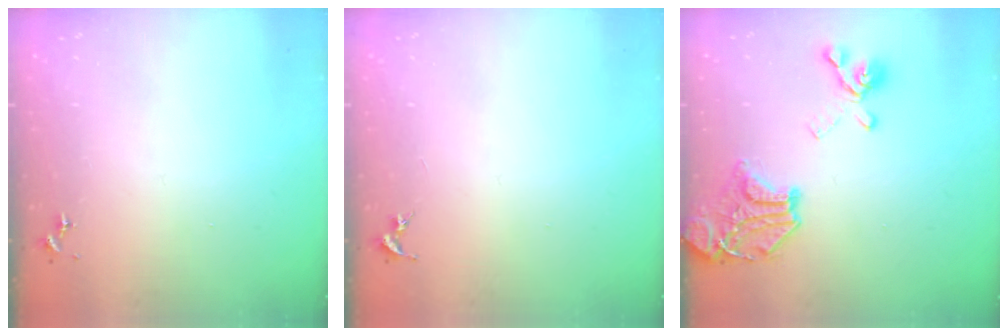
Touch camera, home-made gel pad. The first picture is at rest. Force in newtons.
{"total": 0.0}
{"total": 18.3, "press": 18.1, "slide": 2.4}